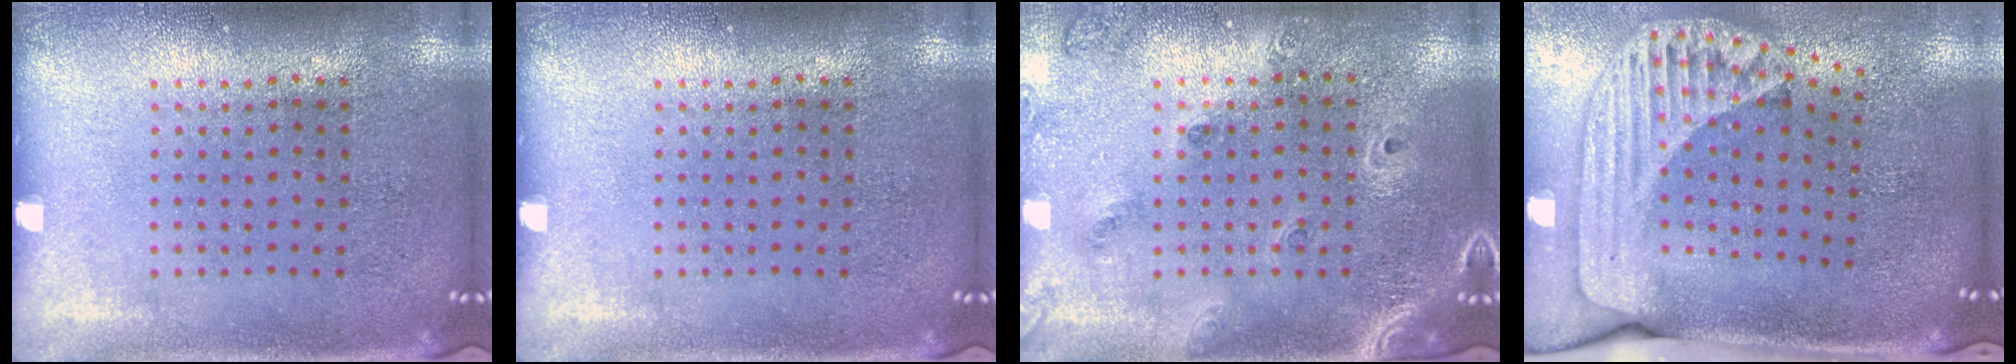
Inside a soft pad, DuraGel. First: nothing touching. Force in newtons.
{"total": 0.0}
{"total": 1.5, "press": 1.5, "slide": 0.4}
{"total": 2.4, "press": 1.8, "slide": 1.7}